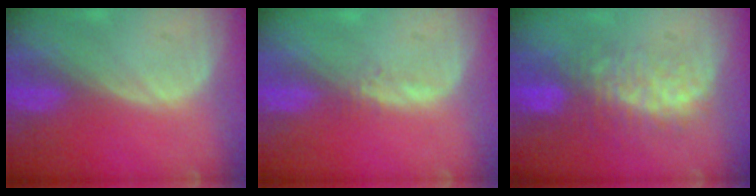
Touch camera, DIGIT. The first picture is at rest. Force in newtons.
{"total": 1.1, "press": 1.0, "slide": 0.5}
{"total": 9.1, "press": 8.0, "slide": 4.5}